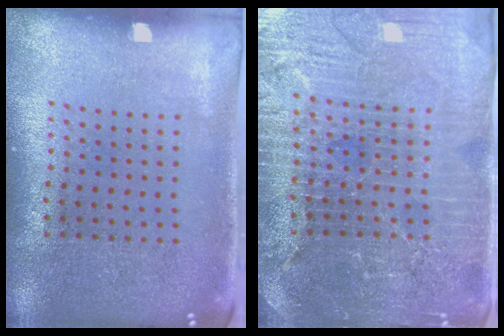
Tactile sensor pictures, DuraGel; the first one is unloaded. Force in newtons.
{"total": 4.5, "press": 4.2, "slide": 1.5}